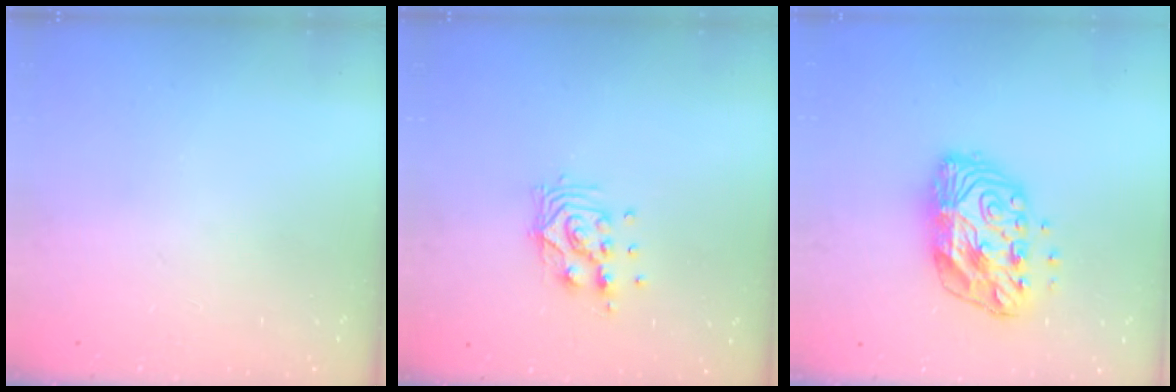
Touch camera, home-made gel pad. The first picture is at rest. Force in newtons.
{"total": 9.7, "press": 9.6, "slide": 0.8}
{"total": 12.5, "press": 12.5, "slide": 0.9}